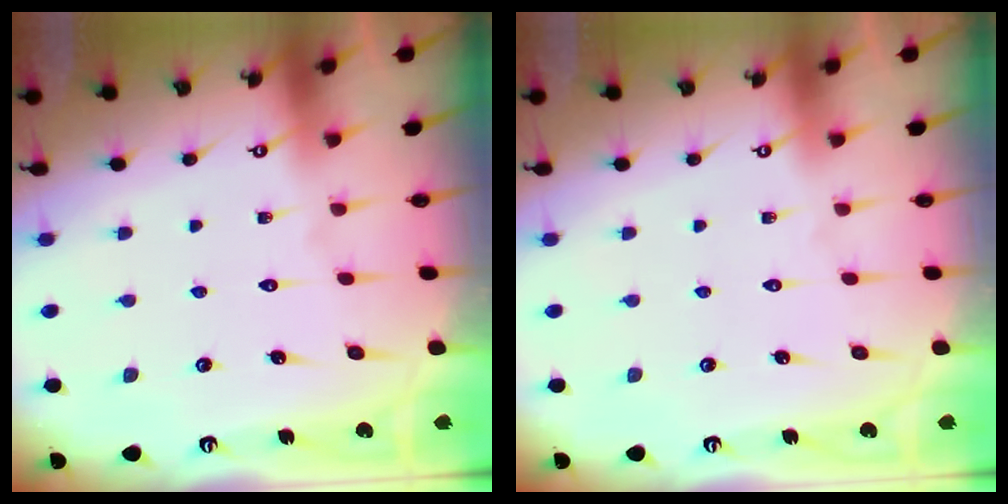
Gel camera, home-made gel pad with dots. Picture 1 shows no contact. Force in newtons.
{"total": 0.0}